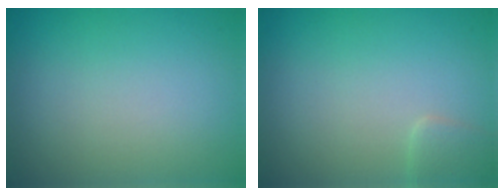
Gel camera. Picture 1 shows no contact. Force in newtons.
{"total": 1.4, "press": 1.4, "slide": 0.1}